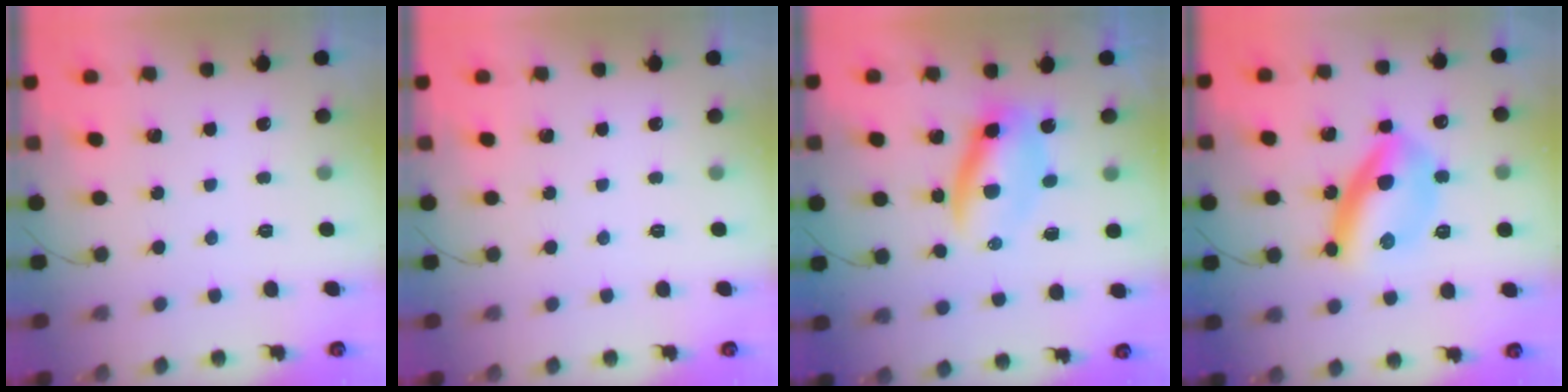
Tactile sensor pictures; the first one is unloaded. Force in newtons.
{"total": 0.0}
{"total": 7.3, "press": 7.1, "slide": 1.6}
{"total": 13.6, "press": 13.6, "slide": 0.7}